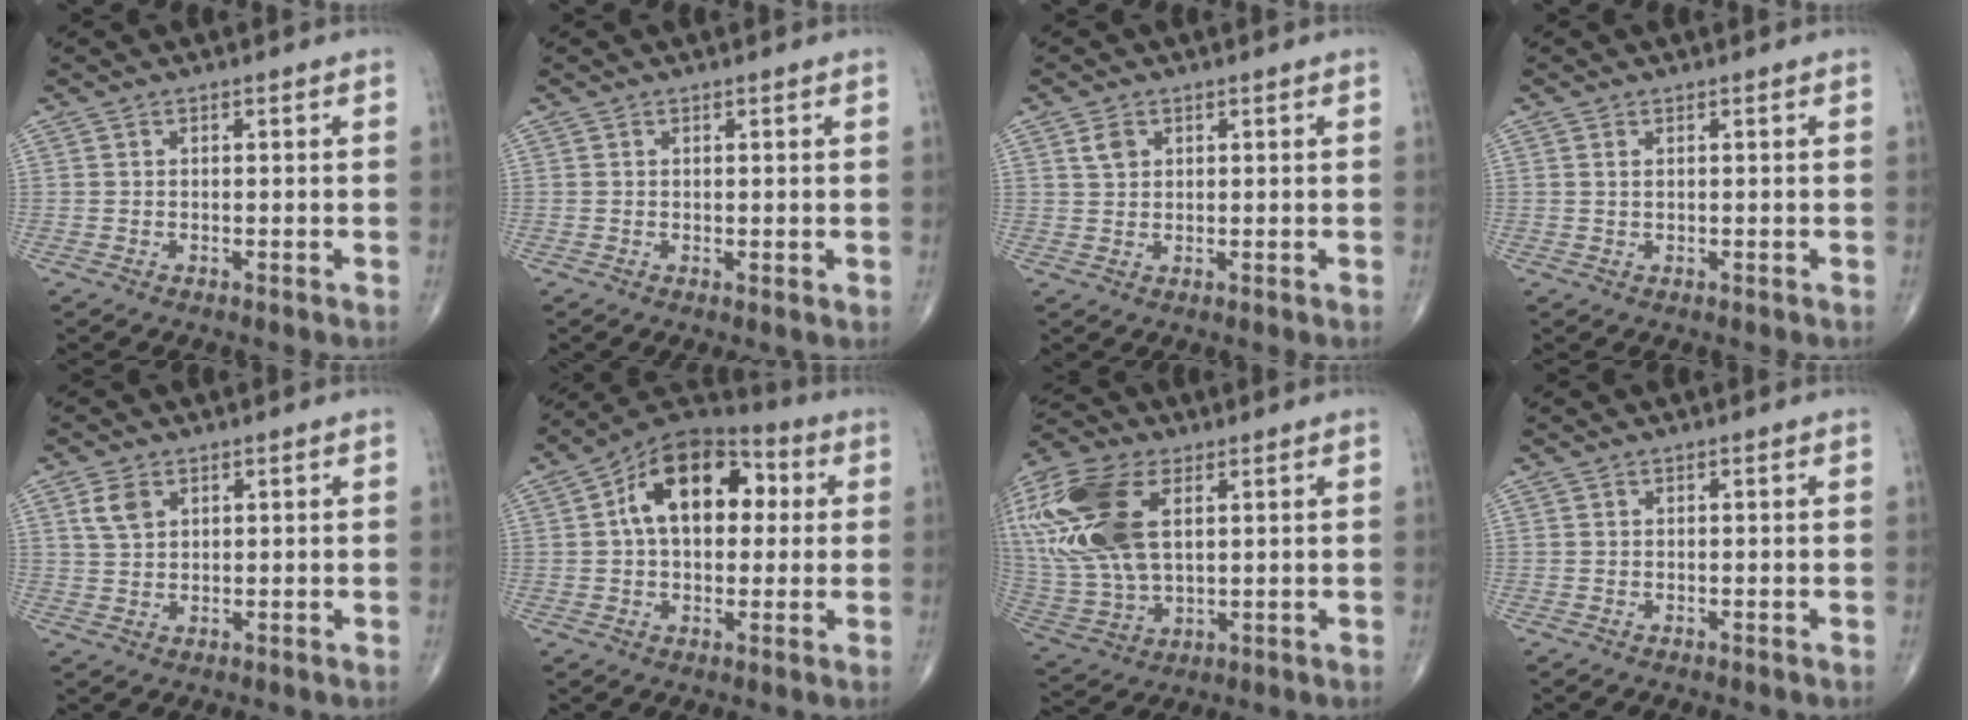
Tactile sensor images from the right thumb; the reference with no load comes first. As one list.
[{"total": 0.6, "force": [0.2, 0.2, 0.6], "torque": [-0.009, -0.004, 0.004]}, {"total": 2.6, "force": [1.2, 1.9, 1.4], "torque": [-0.018, -0.002, 0.023]}, {"total": 0.9, "force": [0.4, 0.4, 0.7], "torque": [-0.017, 0.003, 0.011]}, {"total": 3.9, "force": [1.8, 2.6, 2.4], "torque": [-0.041, -0.001, 0.039]}, {"total": 17.0, "force": [3.2, 10.5, 13.0], "torque": [-0.173, 0.028, 0.043]}, {"total": 23.9, "force": [7.0, 13.3, 18.5], "torque": [-0.435, -0.004, 0.137]}, {"total": 0.0}]